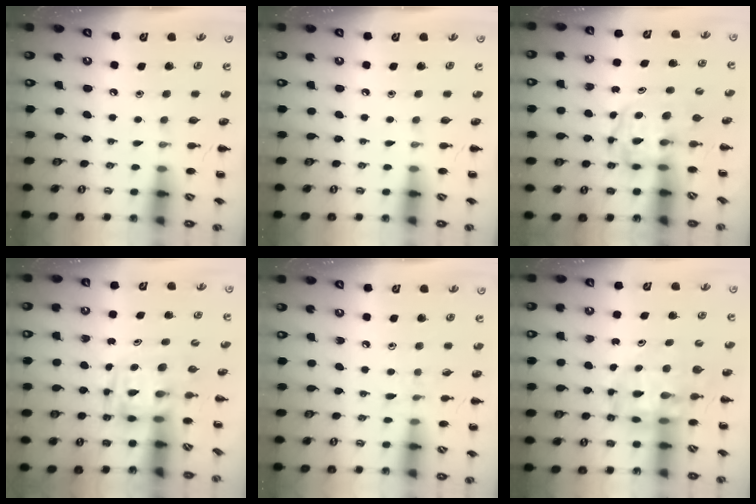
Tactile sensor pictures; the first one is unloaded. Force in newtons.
{"total": 0.0}
{"total": 3.9, "press": 3.8, "slide": 0.6}
{"total": 3.7, "press": 3.7, "slide": 0.7}
{"total": 6.0, "press": 5.6, "slide": 2.1}
{"total": 9.1, "press": 8.6, "slide": 3.1}